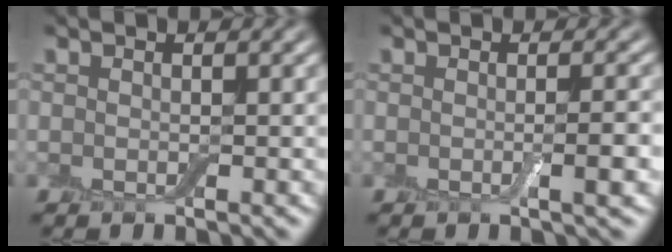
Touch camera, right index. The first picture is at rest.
{"total": 2.0, "force": [-0.4, 0.2, 1.9], "torque": [-0.031, -0.001, -0.007]}